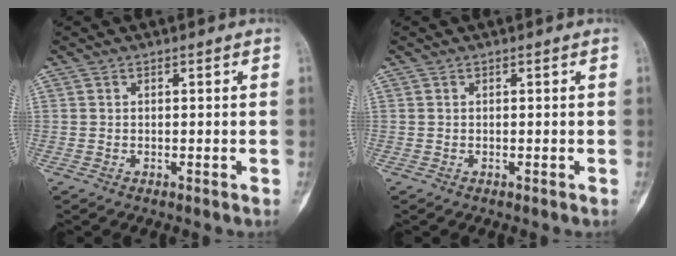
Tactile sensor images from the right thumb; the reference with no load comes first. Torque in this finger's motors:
{"motor_torque": [0.15, -0.06, 0.23, 0.09, 0.02]}